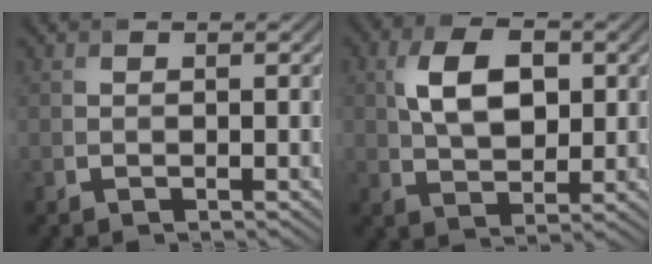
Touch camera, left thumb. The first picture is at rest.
{"total": 7.2, "force": [1.5, 4.4, 5.5], "torque": [-0.106, 0.006, 0.023]}